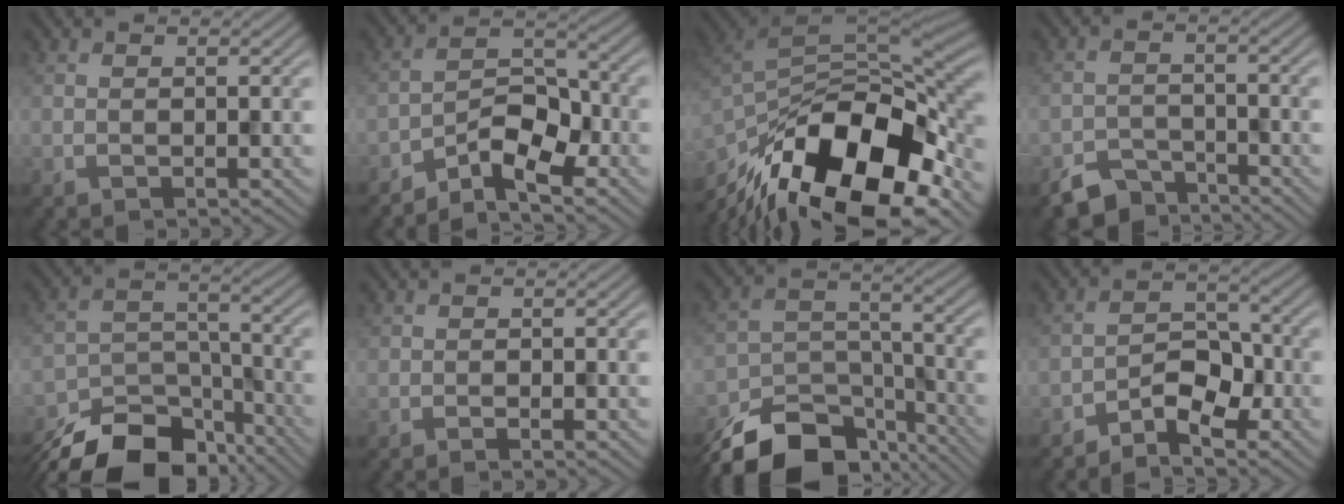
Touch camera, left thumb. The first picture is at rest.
{"total": 6.5, "force": [-4.7, 2.4, 3.8], "torque": [-0.060, 0.013, -0.097]}
{"total": 18.7, "force": [-10.6, 8.3, 12.9], "torque": [-0.256, -0.025, -0.175]}
{"total": 5.0, "force": [-4.1, 2.3, 1.5], "torque": [-0.025, -0.007, -0.080]}
{"total": 14.1, "force": [-11.2, 6.5, 5.6], "torque": [-0.112, -0.025, -0.178]}
{"total": 1.0, "force": [-0.5, 0.6, 0.5], "torque": [-0.005, -0.003, -0.011]}
{"total": 15.4, "force": [-11.7, 7.4, 6.8], "torque": [-0.150, -0.037, -0.180]}
{"total": 5.2, "force": [-3.5, 2.3, 3.1], "torque": [-0.047, 0.015, -0.071]}